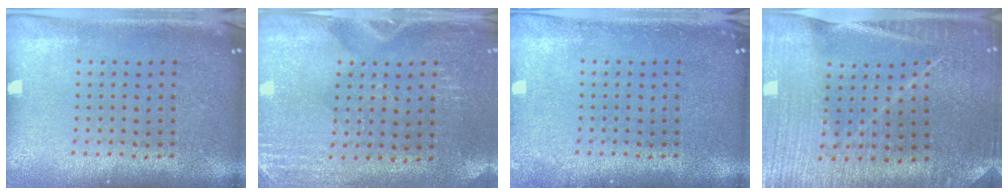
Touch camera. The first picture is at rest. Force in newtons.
{"total": 2.9, "press": 2.5, "slide": 1.3}
{"total": 1.1, "press": 1.1, "slide": 0.1}
{"total": 2.6, "press": 2.6, "slide": 0.4}